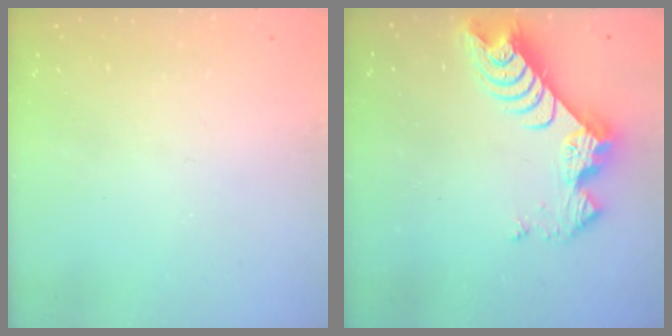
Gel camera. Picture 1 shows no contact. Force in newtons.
{"total": 9.5, "press": 9.5, "slide": 0.8}